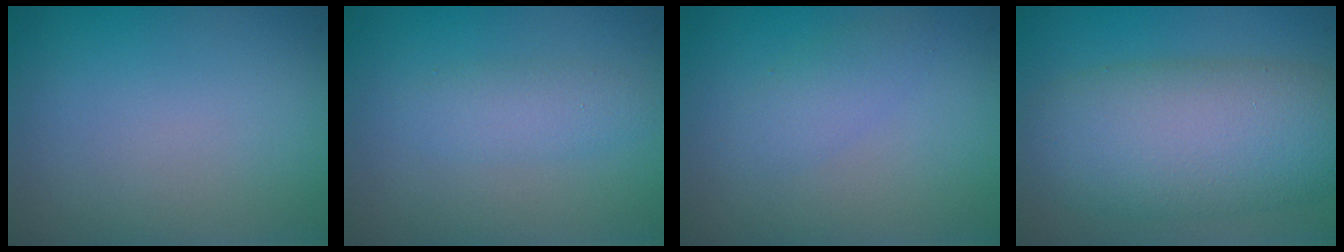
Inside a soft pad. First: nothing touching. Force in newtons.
{"total": 1.9, "press": 1.9, "slide": 0.1}
{"total": 1.7, "press": 1.7, "slide": 0.0}
{"total": 9.6, "press": 9.6, "slide": 0.7}